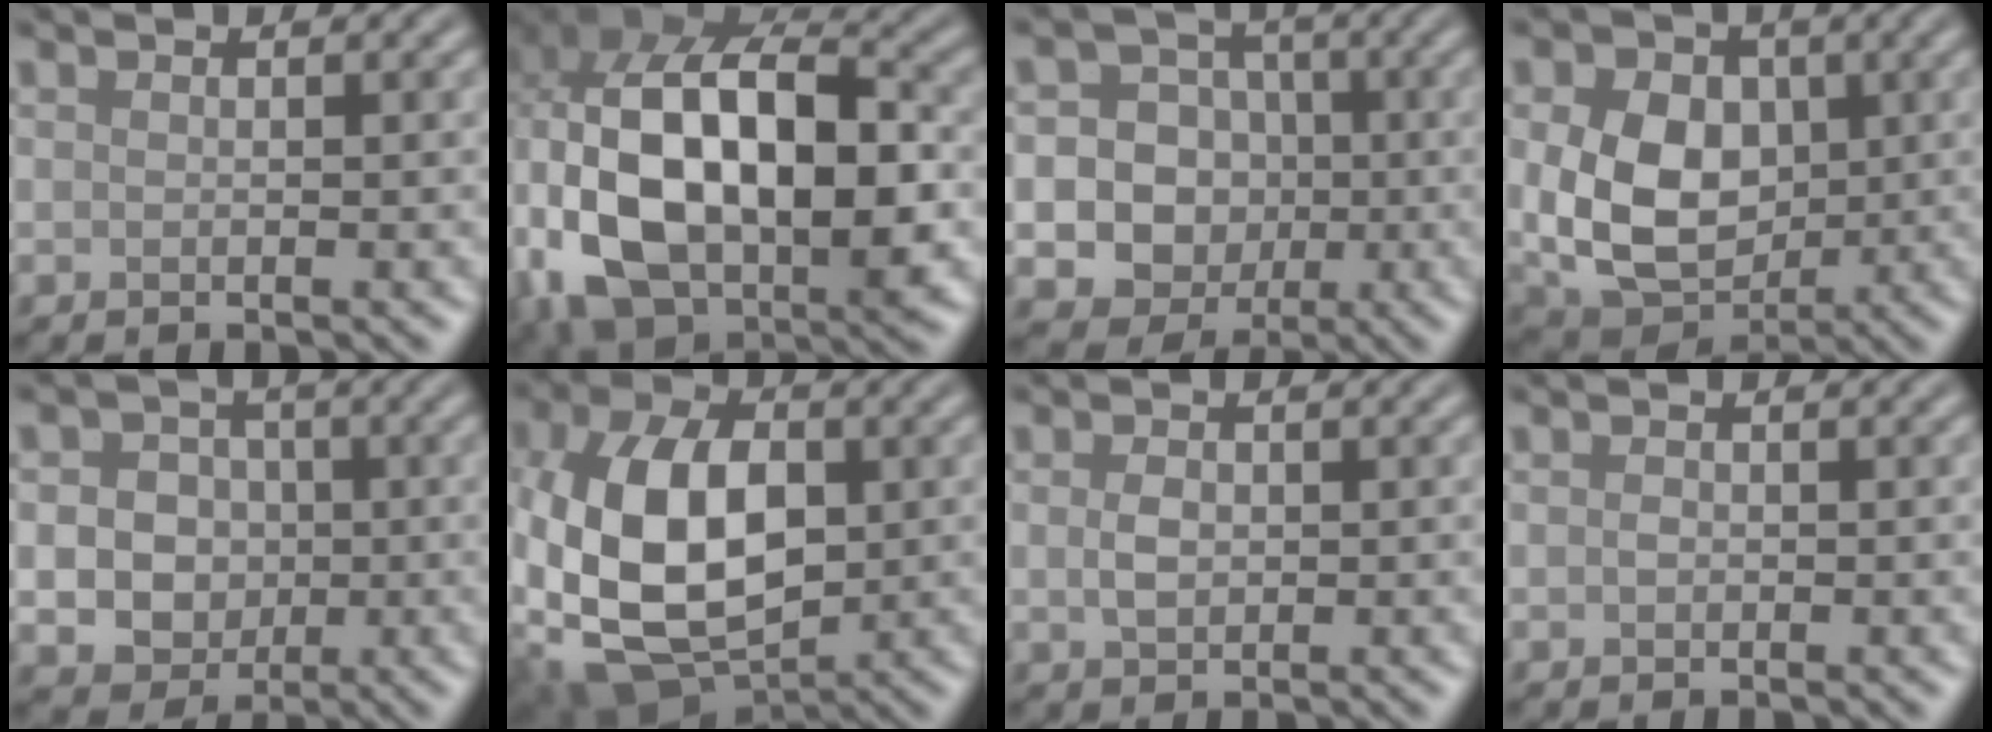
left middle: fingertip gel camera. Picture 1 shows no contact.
{"total": 16.4, "force": [-1.4, 10.3, 12.7], "torque": [-0.242, -0.025, -0.018]}
{"total": 13.2, "force": [-2.0, 12.5, 3.7], "torque": [-0.075, 0.006, -0.057]}
{"total": 9.0, "force": [0.7, 6.8, 6.0], "torque": [-0.123, -0.013, 0.011]}
{"total": 6.1, "force": [-0.3, 5.4, 2.8], "torque": [-0.031, 0.012, -0.021]}
{"total": 11.9, "force": [-0.7, 7.5, 9.3], "torque": [-0.208, -0.003, -0.015]}
{"total": 1.8, "force": [0.1, 1.3, 1.3], "torque": [-0.027, 0.000, 0.002]}
{"total": 0.6, "force": [-0.1, 0.5, 0.4], "torque": [-0.007, -0.001, -0.002]}